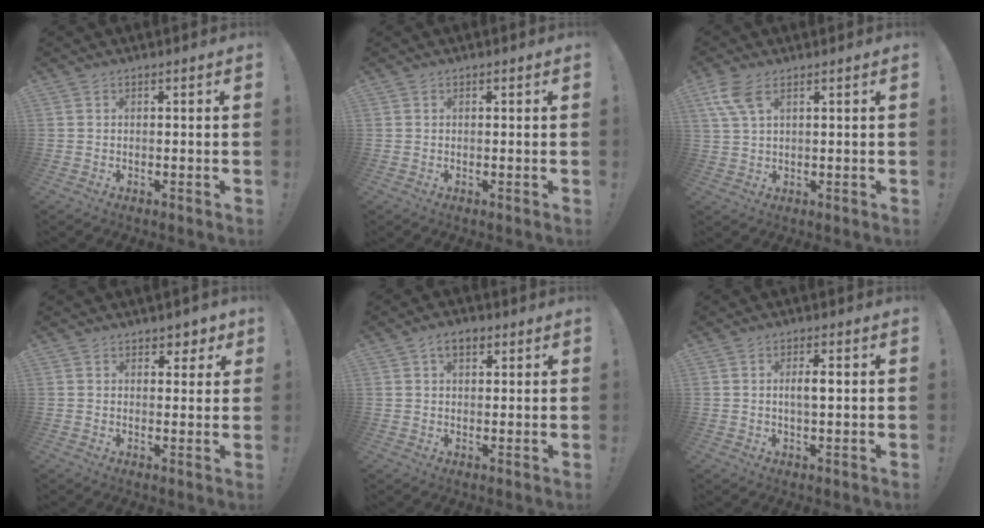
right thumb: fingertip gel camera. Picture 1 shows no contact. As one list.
[{"total": 0.0}, {"total": 7.0, "force": [3.4, 2.9, 5.3], "torque": [-0.117, -0.002, 0.066]}, {"total": 3.6, "force": [2.5, 2.5, 0.7], "torque": [0.012, -0.020, 0.041]}, {"total": 4.5, "force": [2.1, 2.8, 2.9], "torque": [-0.041, 0.000, 0.036]}, {"total": 3.6, "force": [0.4, 1.0, 3.5], "torque": [-0.053, -0.002, 0.001]}]